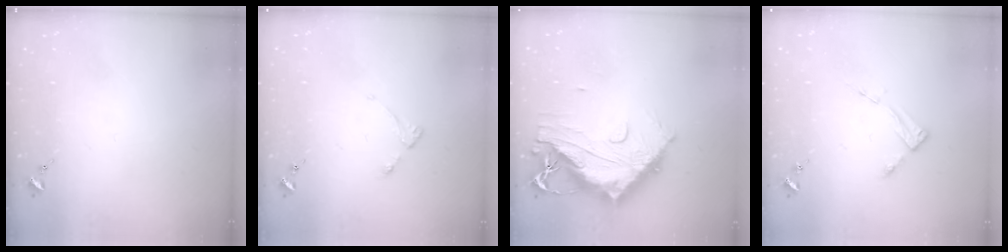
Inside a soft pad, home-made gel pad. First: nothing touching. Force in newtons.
{"total": 2.8, "press": 2.7, "slide": 0.5}
{"total": 16.4, "press": 16.3, "slide": 1.5}
{"total": 3.6, "press": 3.5, "slide": 0.4}